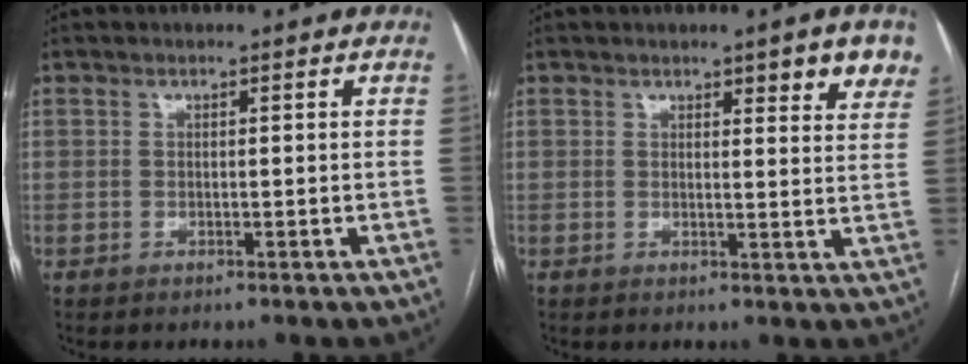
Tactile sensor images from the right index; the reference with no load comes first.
{"total": 6.1, "force": [4.1, 1.1, 4.5], "torque": [-0.048, -0.007, 0.042]}